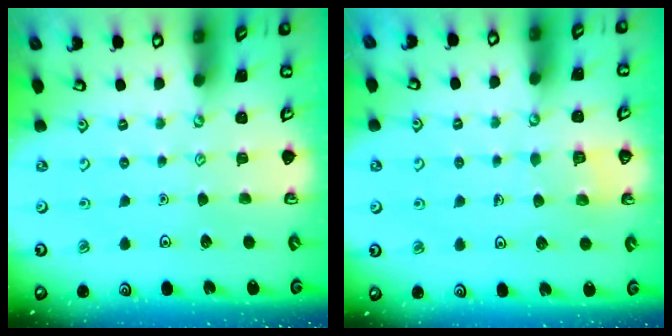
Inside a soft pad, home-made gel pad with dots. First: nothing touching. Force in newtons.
{"total": 2.5, "press": 2.5, "slide": 0.1}